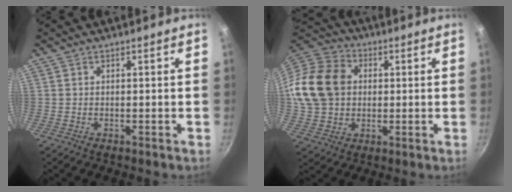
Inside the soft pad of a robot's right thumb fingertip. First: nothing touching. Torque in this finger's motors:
{"motor_torque": [-0.61, 1.15, 0.84, -0.82, 0.25]}